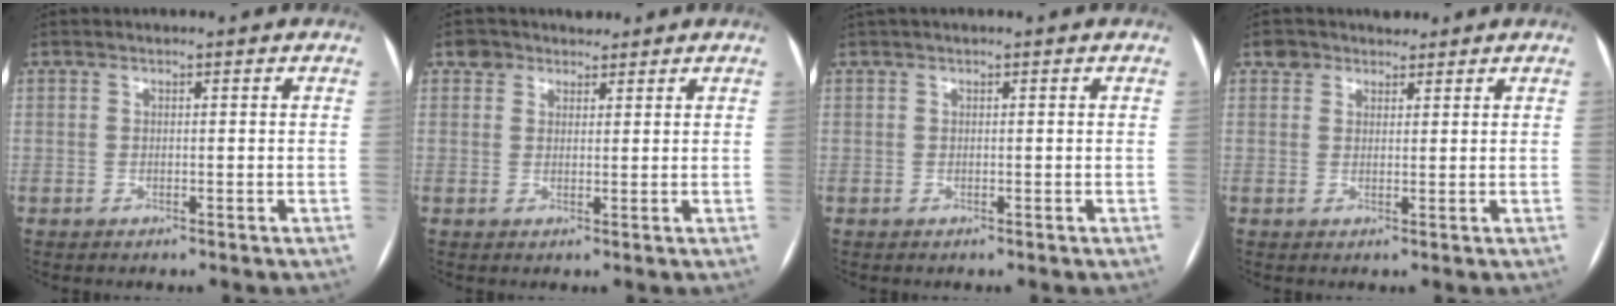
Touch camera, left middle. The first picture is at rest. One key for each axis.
{"total": 2.8, "fx": 2.0, "fy": 2.0, "fz": 0.0, "tx": 0.001, "ty": 0.013, "tz": 0.029}
{"total": 1.0, "fx": 0.8, "fy": -0.1, "fz": 0.6, "tx": -0.013, "ty": 0.023, "tz": 0.018}
{"total": 2.6, "fx": 1.9, "fy": 1.7, "fz": -0.1, "tx": 0.003, "ty": 0.011, "tz": 0.028}